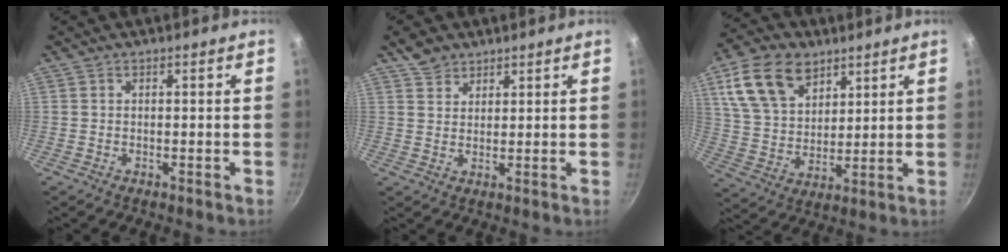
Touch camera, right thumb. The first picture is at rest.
{"total": 4.4, "force": [3.3, 2.7, 1.0], "torque": [-0.003, -0.010, 0.059]}
{"total": 15.7, "force": [7.9, 10.2, 8.9], "torque": [-0.138, -0.016, 0.154]}